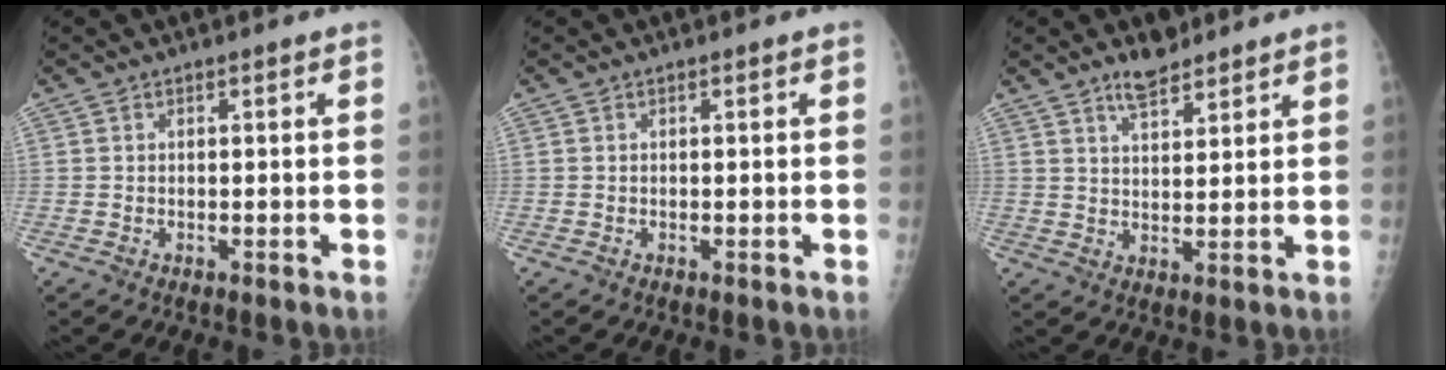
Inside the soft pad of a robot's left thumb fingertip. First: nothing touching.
{"total": 0.0}
{"total": 5.4, "force": [4.3, 2.0, 2.6], "torque": [-0.031, -0.029, 0.074]}